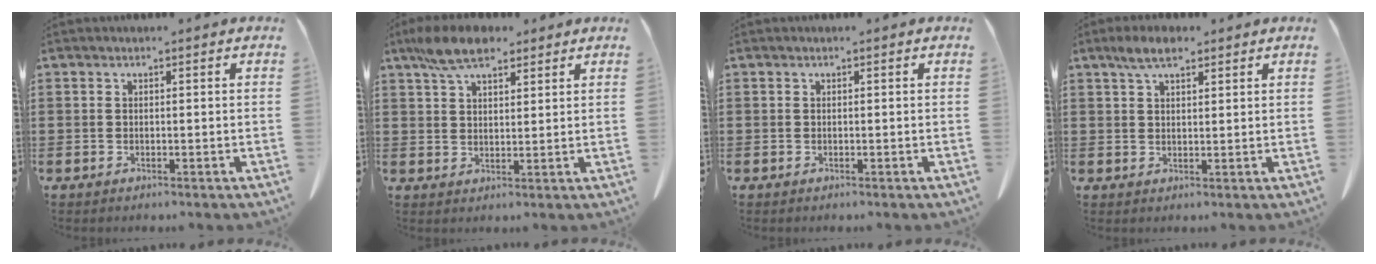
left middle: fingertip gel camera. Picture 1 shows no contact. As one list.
[{"total": 7.5, "force": [5.4, 2.7, 4.3], "torque": [-0.100, -0.002, 0.103]}, {"total": 0.0}, {"total": 4.3, "force": [2.9, 1.4, 2.9], "torque": [-0.064, 0.004, 0.053]}]